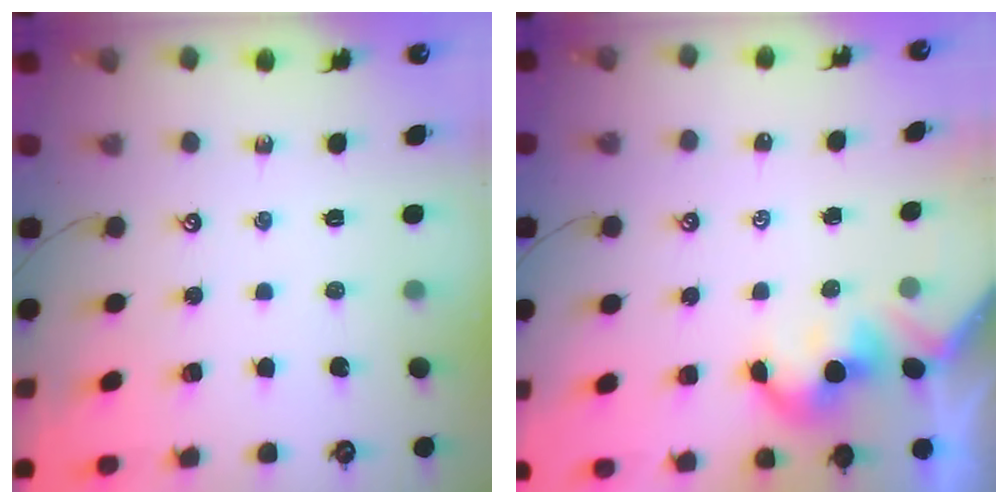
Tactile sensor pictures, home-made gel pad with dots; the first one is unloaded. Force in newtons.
{"total": 1.9, "press": 1.9, "slide": 0.2}